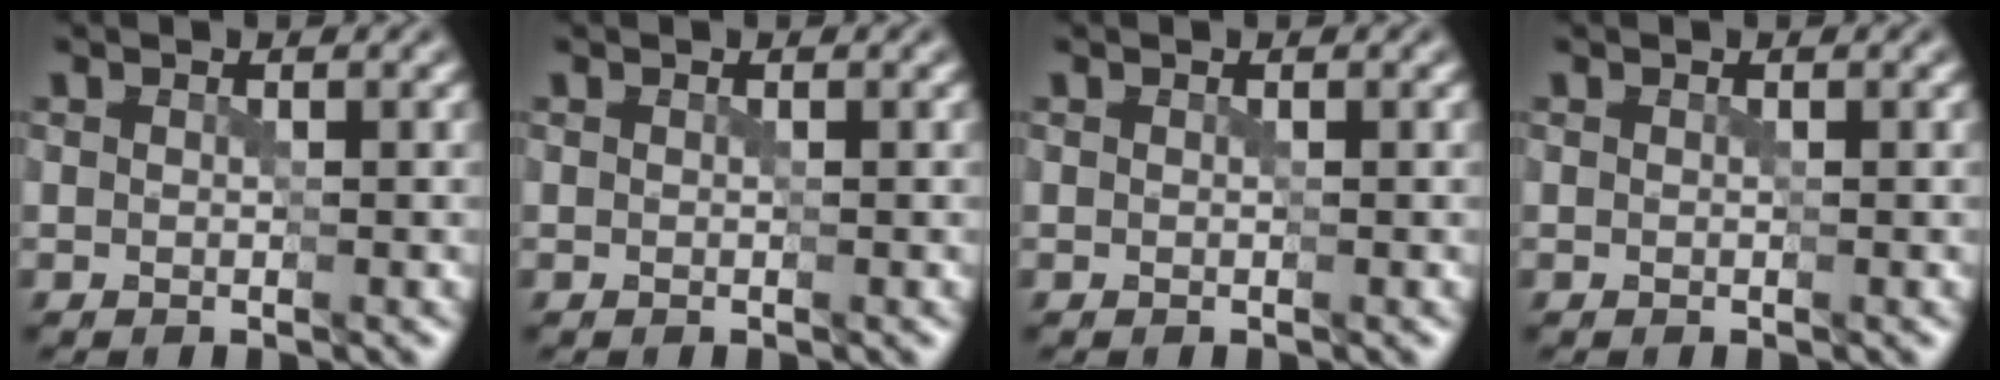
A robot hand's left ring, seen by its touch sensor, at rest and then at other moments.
{"total": 0.0}
{"total": 0.0}
{"total": 0.0}